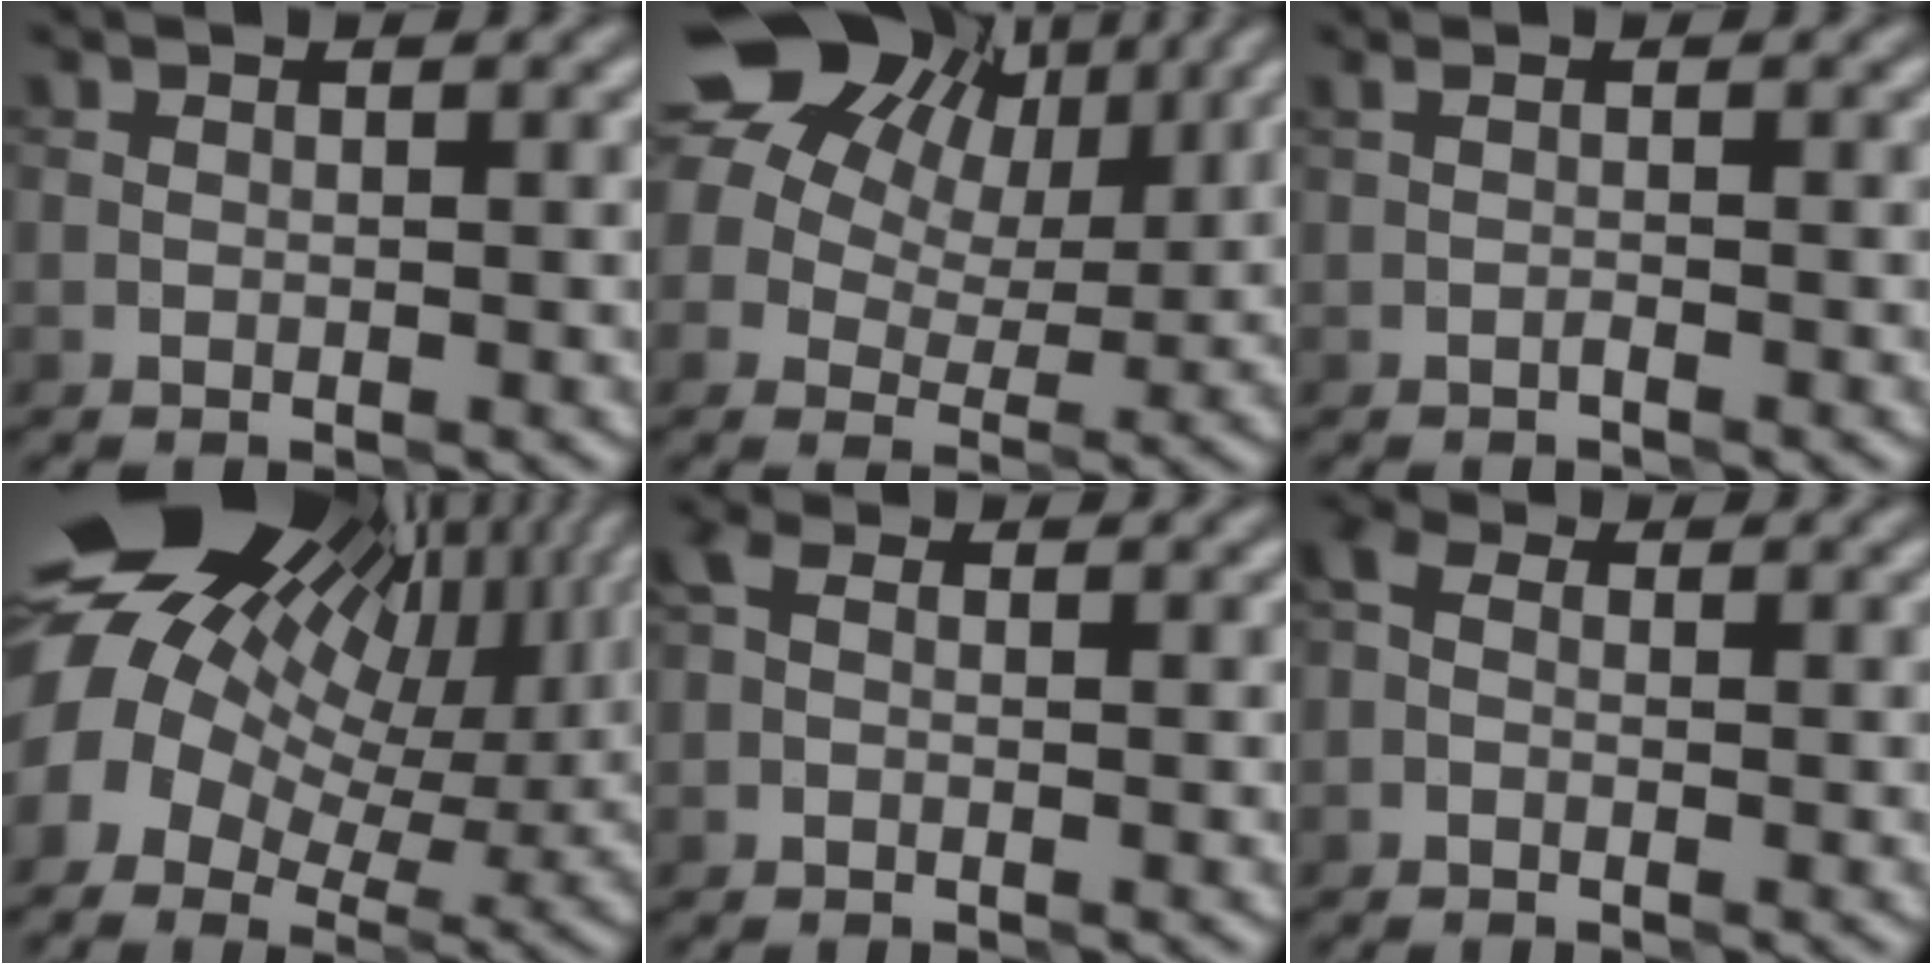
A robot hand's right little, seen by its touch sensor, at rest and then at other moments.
{"total": 16.0, "force": [8.0, 10.8, 8.7], "torque": [-0.184, 0.050, 0.132]}
{"total": 0.6, "force": [-0.1, -0.3, 0.5], "torque": [-0.018, 0.001, -0.002]}
{"total": 18.5, "force": [5.6, 12.1, 12.8], "torque": [-0.232, 0.011, 0.111]}
{"total": 1.1, "force": [0.1, 0.7, 0.9], "torque": [-0.021, 0.006, -0.005]}
{"total": 1.5, "force": [-0.1, 1.0, 1.2], "torque": [-0.029, 0.004, -0.014]}